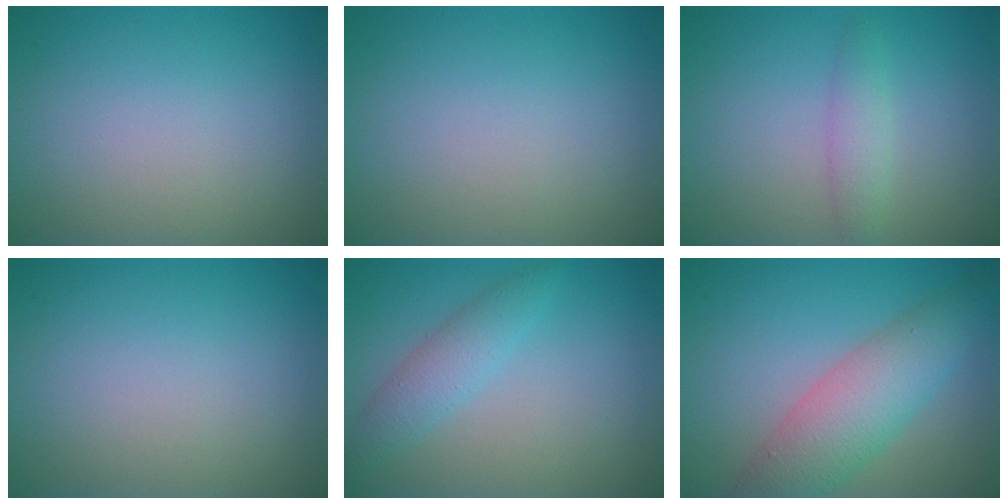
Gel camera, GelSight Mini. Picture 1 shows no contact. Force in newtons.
{"total": 0.0}
{"total": 1.8, "press": 1.8, "slide": 0.0}
{"total": 0.0}
{"total": 2.6, "press": 2.6, "slide": 0.0}
{"total": 6.1, "press": 6.1, "slide": 0.3}